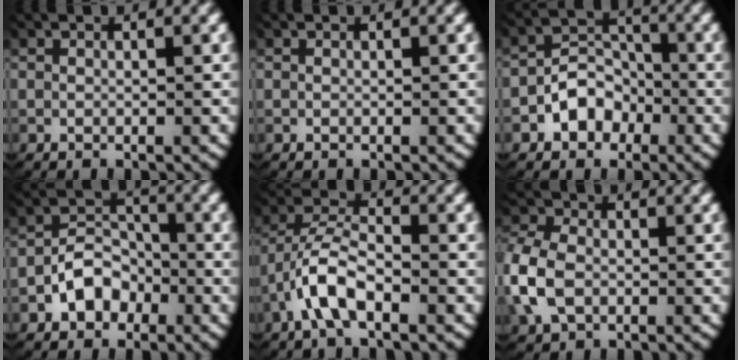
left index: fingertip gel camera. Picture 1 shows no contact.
{"total": 0.0}
{"total": 4.7, "force": [-1.7, 3.9, 2.0], "torque": [-0.047, -0.006, -0.031]}
{"total": 4.4, "force": [-1.9, 3.5, 2.0], "torque": [-0.043, -0.004, -0.034]}
{"total": 3.9, "force": [-1.1, 2.3, 3.0], "torque": [-0.071, -0.006, -0.023]}
{"total": 4.7, "force": [-0.5, 3.9, 2.6], "torque": [-0.084, -0.012, -0.003]}